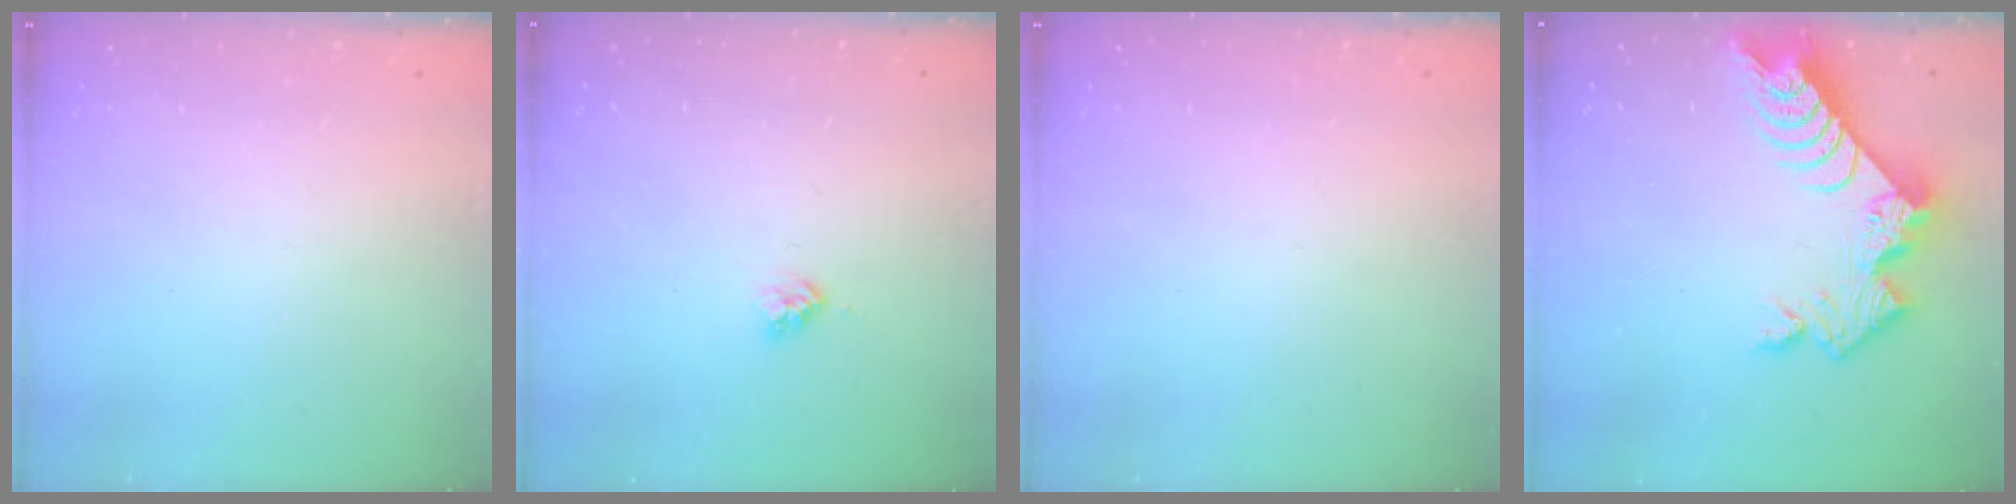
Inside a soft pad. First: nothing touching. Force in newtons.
{"total": 2.4, "press": 2.3, "slide": 0.4}
{"total": 0.0}
{"total": 10.6, "press": 10.5, "slide": 0.9}